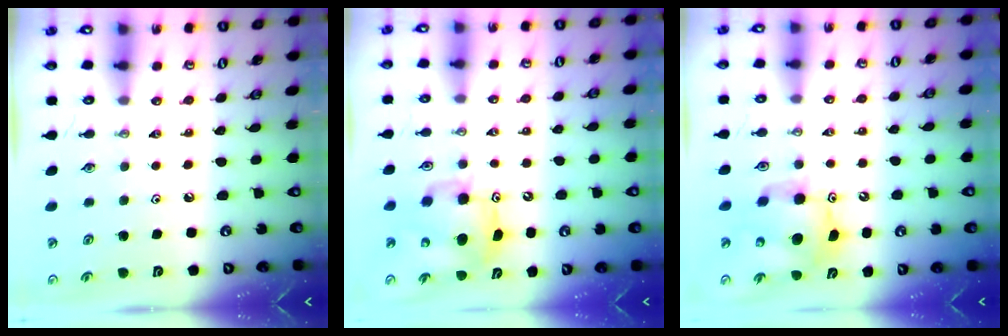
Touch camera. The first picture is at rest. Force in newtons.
{"total": 8.1, "press": 8.0, "slide": 0.8}
{"total": 10.2, "press": 10.2, "slide": 1.1}